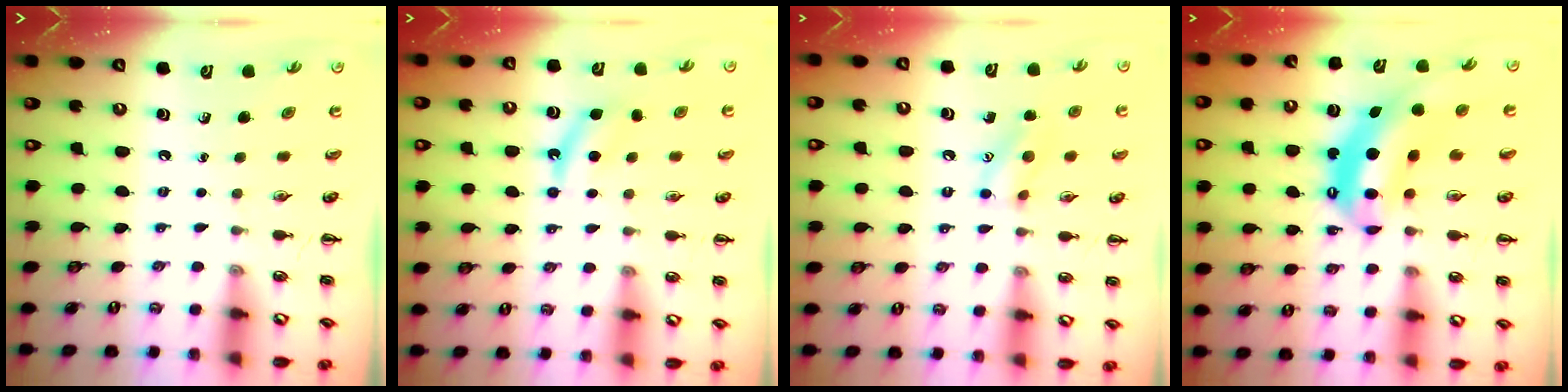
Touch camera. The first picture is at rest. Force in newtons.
{"total": 5.9, "press": 5.7, "slide": 1.6}
{"total": 10.6, "press": 10.5, "slide": 1.0}
{"total": 8.0, "press": 7.7, "slide": 1.9}